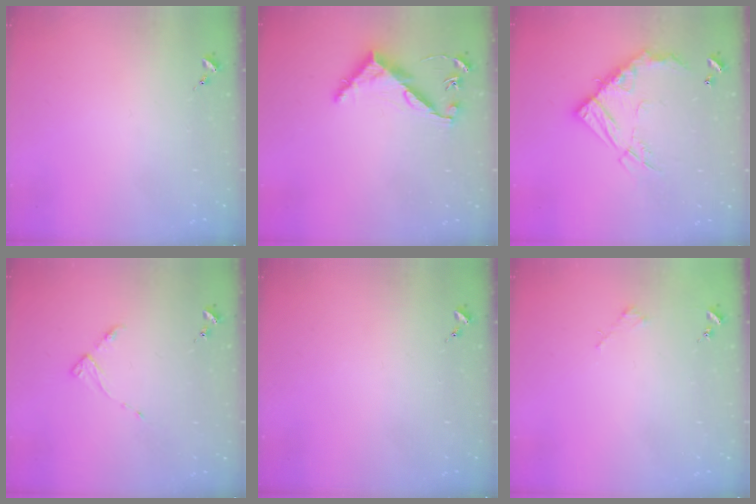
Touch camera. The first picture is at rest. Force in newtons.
{"total": 7.5, "press": 7.5, "slide": 0.5}
{"total": 17.2, "press": 17.1, "slide": 1.7}
{"total": 5.0, "press": 4.9, "slide": 0.6}
{"total": 0.0}
{"total": 1.8, "press": 1.8, "slide": 0.2}